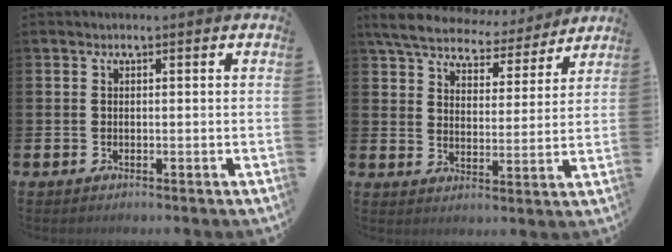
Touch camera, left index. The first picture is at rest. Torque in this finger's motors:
{"motor_torque": [1.20, -0.94, 0.40, 0.16]}